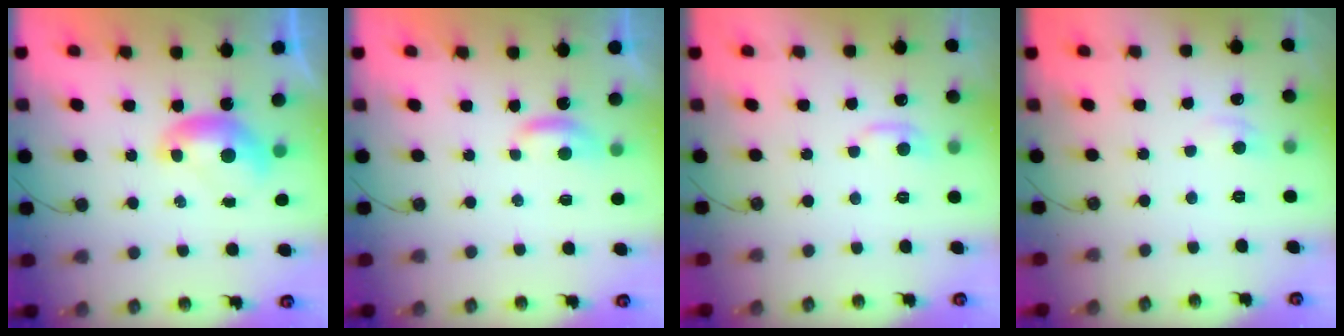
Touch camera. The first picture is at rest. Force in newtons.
{"total": 1.9, "press": 1.9, "slide": 0.5}
{"total": 1.0, "press": 0.6, "slide": 0.9}
{"total": 0.8, "press": 0.2, "slide": 0.7}